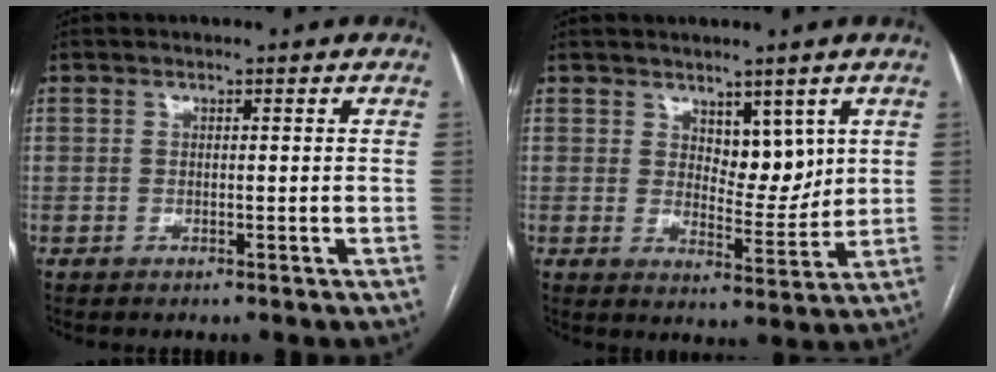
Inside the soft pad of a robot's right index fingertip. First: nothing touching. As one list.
[{"total": 5.5, "force": [2.9, 2.8, 3.8], "torque": [-0.053, -0.007, 0.052]}]